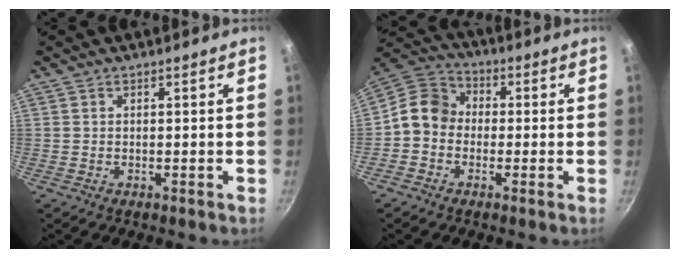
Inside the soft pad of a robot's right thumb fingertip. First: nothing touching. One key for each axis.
{"total": 8.5, "fx": -1.1, "fy": 7.3, "fz": 4.2, "tx": -0.048, "ty": 0.032, "tz": -0.048}